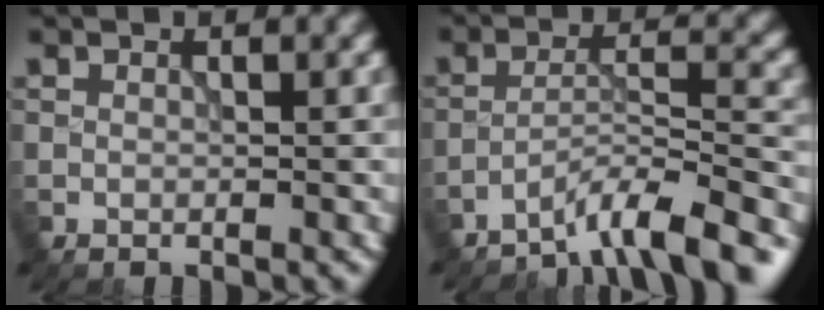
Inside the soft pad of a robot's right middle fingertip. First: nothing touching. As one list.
[{"total": 6.9, "force": [-5.6, 1.0, 4.0], "torque": [-0.059, 0.005, -0.098]}]